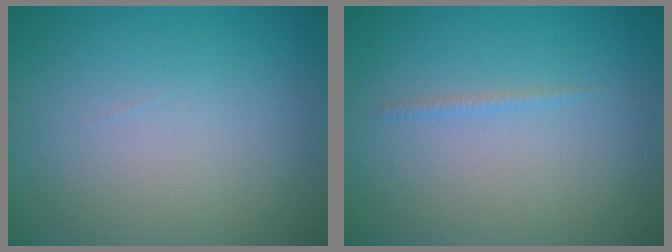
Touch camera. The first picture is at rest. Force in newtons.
{"total": 0.6, "press": 0.6, "slide": 0.1}